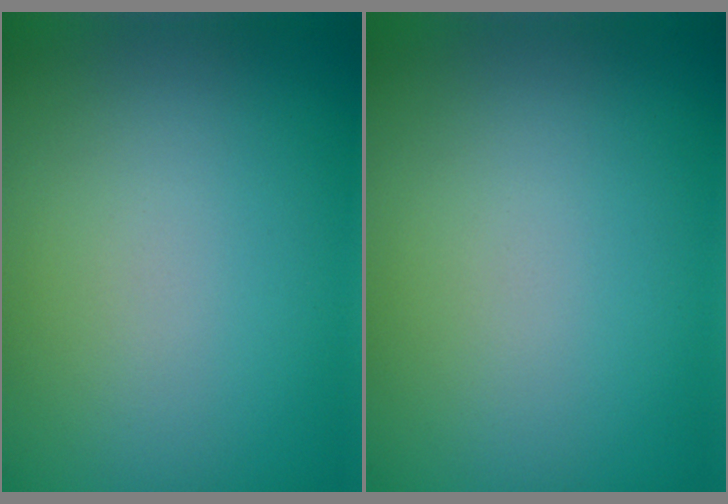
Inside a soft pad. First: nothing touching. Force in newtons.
{"total": 0.0}